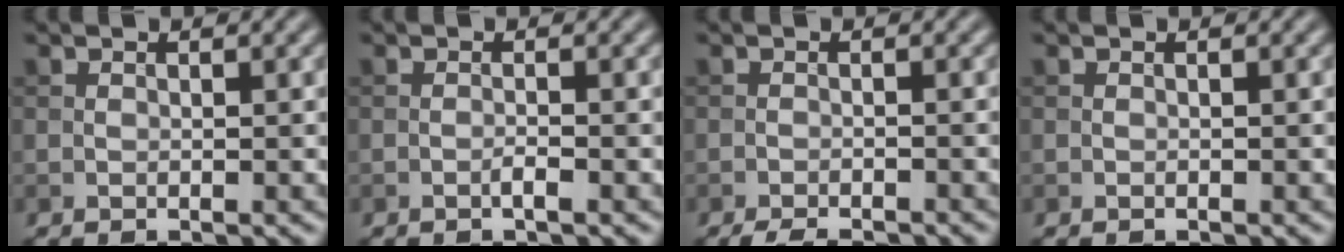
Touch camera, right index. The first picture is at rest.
{"total": 0.9, "force": [-0.5, 0.1, 0.7], "torque": [-0.014, 0.003, -0.011]}
{"total": 2.9, "force": [-2.6, 0.4, 1.2], "torque": [-0.022, -0.003, -0.044]}
{"total": 0.0}